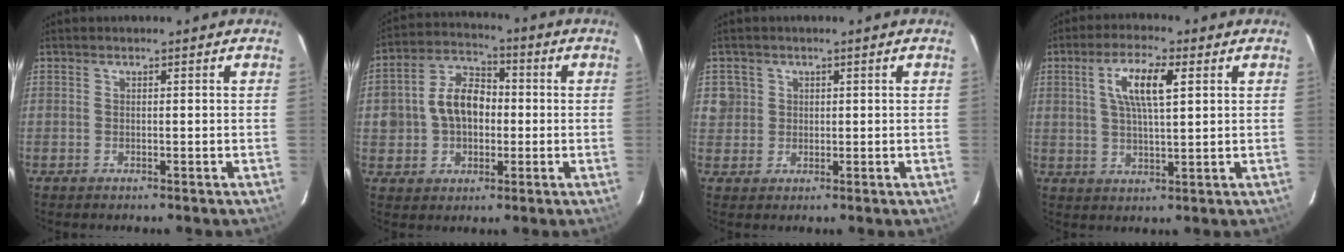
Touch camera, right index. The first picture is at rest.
{"total": 10.6, "force": [-0.2, 8.1, 6.8], "torque": [-0.141, 0.034, 0.002]}
{"total": 3.6, "force": [0.8, 3.5, 0.2], "torque": [0.015, 0.024, 0.017]}
{"total": 8.0, "force": [2.7, 2.1, 7.3], "torque": [-0.134, 0.008, 0.048]}